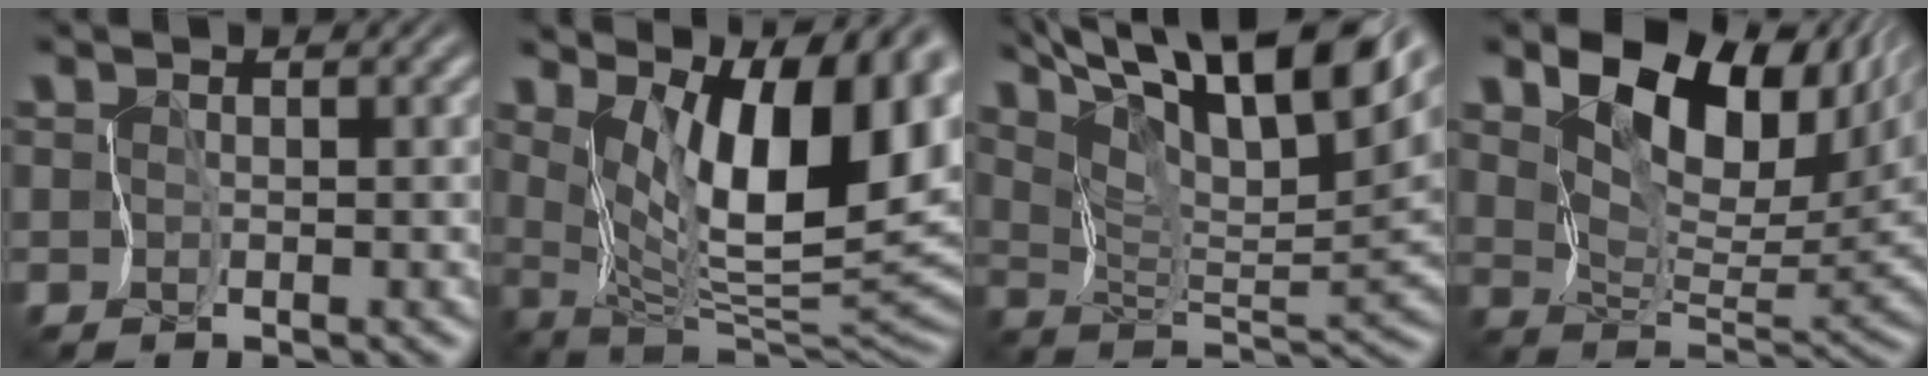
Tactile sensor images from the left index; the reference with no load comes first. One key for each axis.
{"total": 12.4, "fx": 5.2, "fy": 4.4, "fz": 10.3, "tx": -0.146, "ty": -0.006, "tz": 0.089}
{"total": 14.5, "fx": 10.0, "fy": 4.1, "fz": 9.8, "tx": -0.168, "ty": 0.025, "tz": 0.144}
{"total": 10.2, "fx": 5.5, "fy": 5.2, "fz": 6.8, "tx": -0.117, "ty": -0.007, "tz": 0.103}